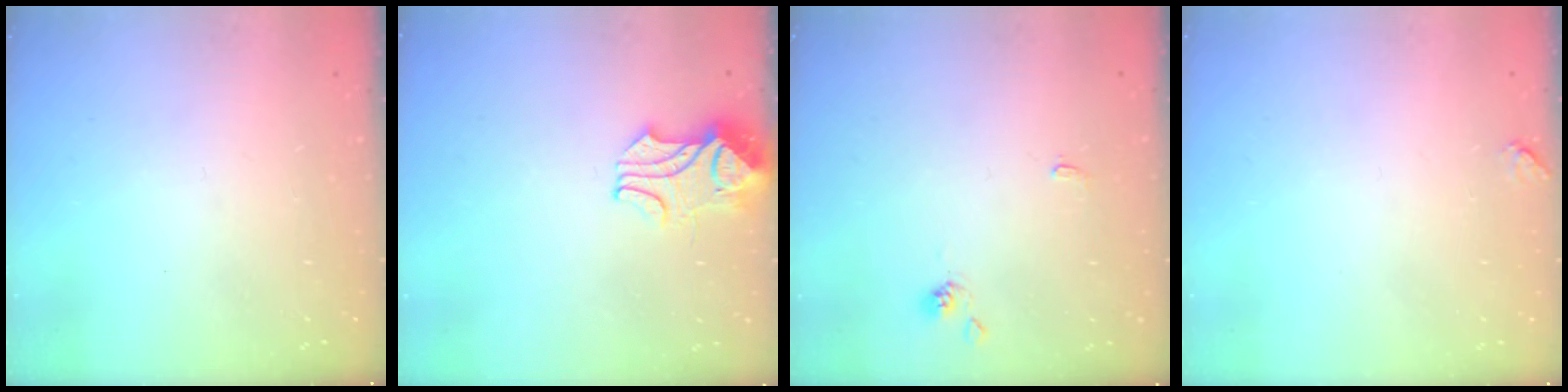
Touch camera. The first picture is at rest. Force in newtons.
{"total": 2.4, "press": 2.2, "slide": 0.9}
{"total": 1.1, "press": 1.1, "slide": 0.4}
{"total": 1.4, "press": 1.3, "slide": 0.5}